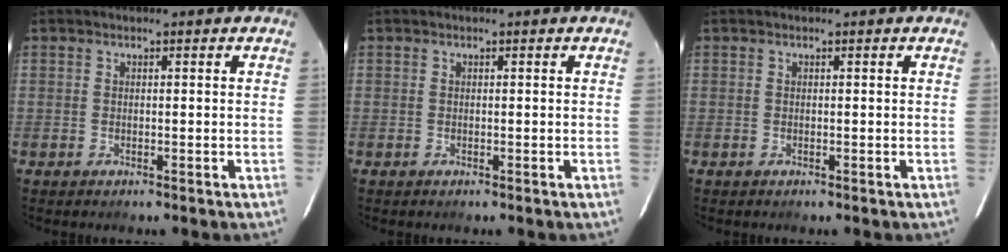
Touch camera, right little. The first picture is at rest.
{"total": 0.0}
{"total": 0.0}